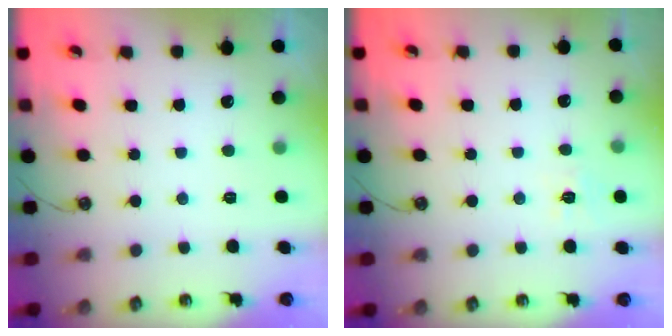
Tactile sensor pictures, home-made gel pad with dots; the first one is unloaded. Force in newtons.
{"total": 6.5, "press": 6.4, "slide": 0.6}